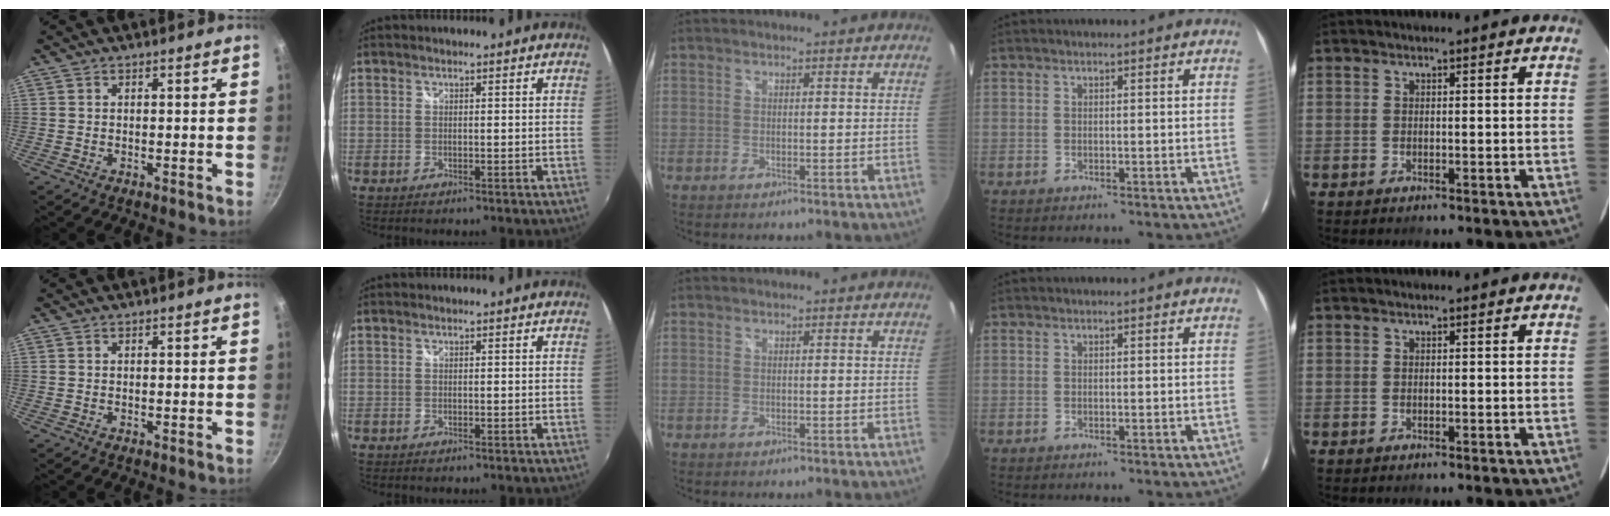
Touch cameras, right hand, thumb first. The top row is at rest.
{}